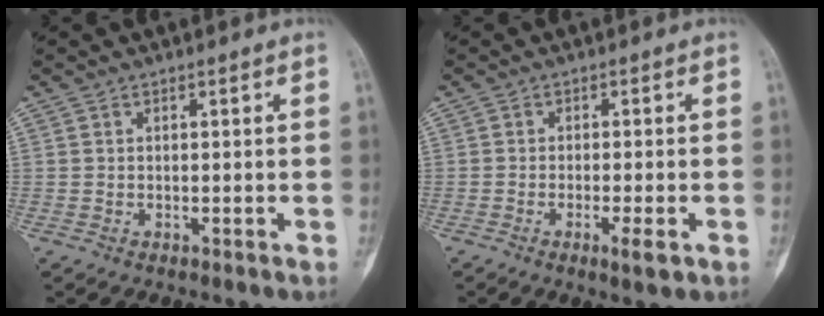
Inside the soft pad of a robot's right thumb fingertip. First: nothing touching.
{"total": 3.6, "force": [-1.6, 0.5, 3.2], "torque": [-0.053, -0.004, -0.028]}